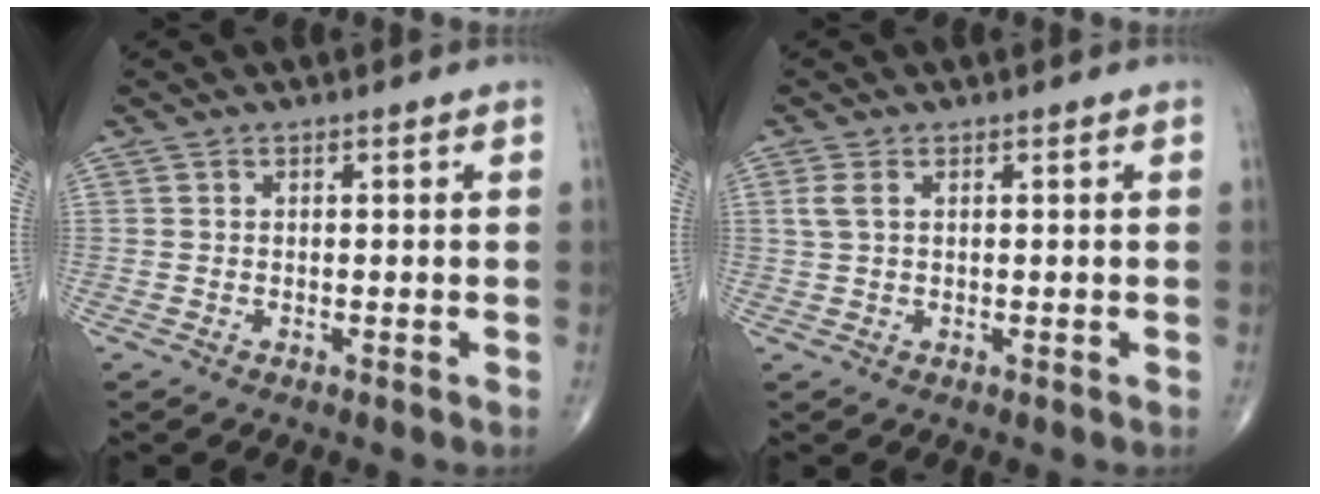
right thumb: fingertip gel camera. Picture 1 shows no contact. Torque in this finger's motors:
{"motor_torque": [-0.17, 0.16, 0.09, 0.05, 0.00]}